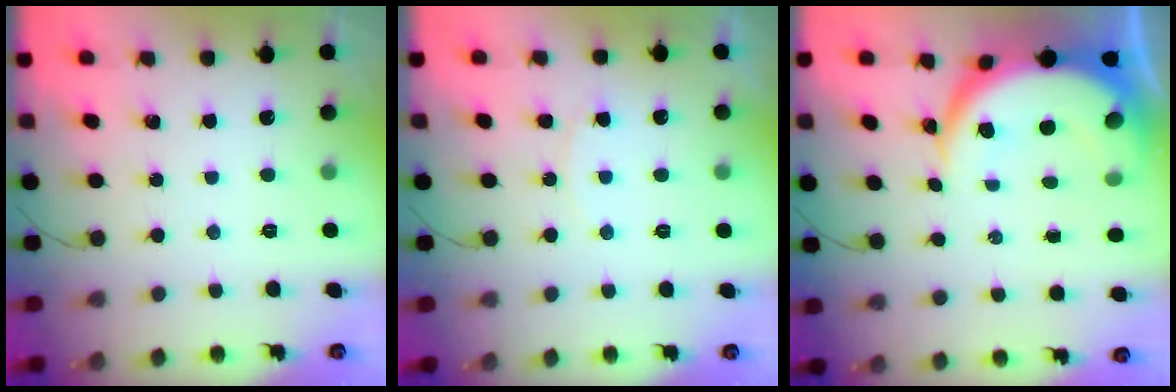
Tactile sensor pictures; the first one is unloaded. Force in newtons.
{"total": 4.3, "press": 4.2, "slide": 0.6}
{"total": 9.3, "press": 9.3, "slide": 0.7}